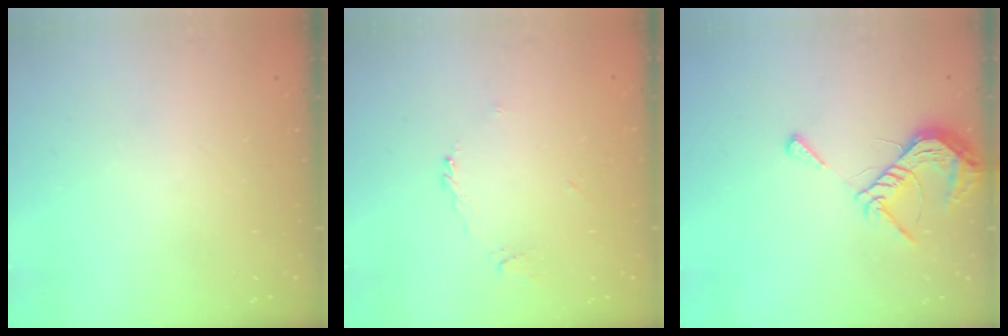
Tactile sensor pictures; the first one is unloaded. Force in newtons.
{"total": 3.3, "press": 3.2, "slide": 0.8}
{"total": 8.5, "press": 8.5, "slide": 1.0}